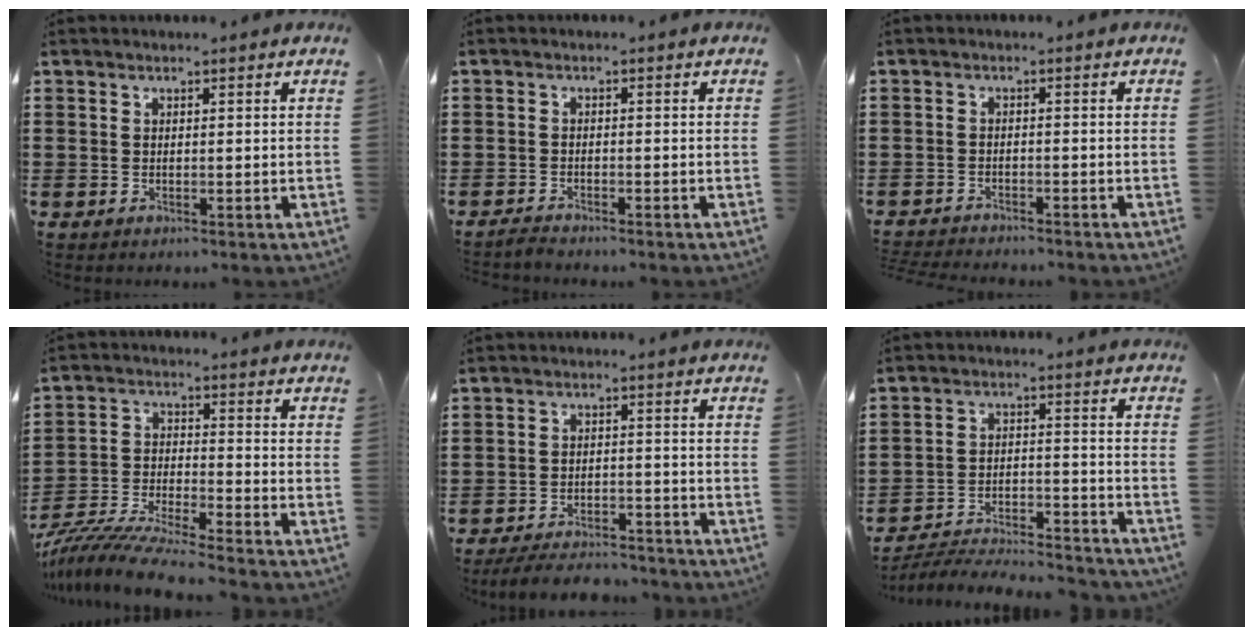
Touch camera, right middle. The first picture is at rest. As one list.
[{"total": 1.4, "force": [-1.4, 0.0, 0.2], "torque": [-0.009, -0.001, -0.026]}, {"total": 2.3, "force": [-2.3, 0.0, -0.1], "torque": [-0.006, -0.003, -0.048]}, {"total": 8.0, "force": [-7.6, -0.4, 2.3], "torque": [-0.052, -0.008, -0.152]}, {"total": 4.8, "force": [-4.7, 0.7, 0.8], "torque": [-0.018, 0.003, -0.094]}, {"total": 5.8, "force": [-5.6, 0.5, 1.3], "torque": [-0.027, 0.004, -0.112]}]